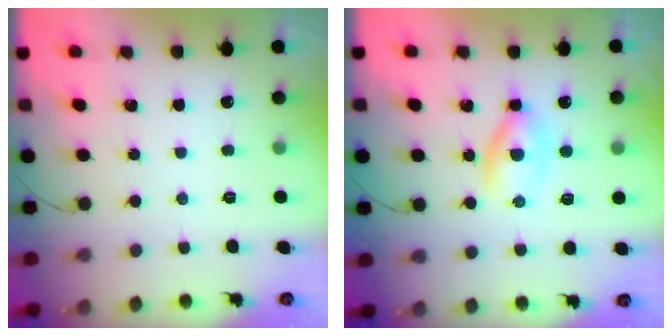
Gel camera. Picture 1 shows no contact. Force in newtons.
{"total": 3.6, "press": 3.5, "slide": 0.7}